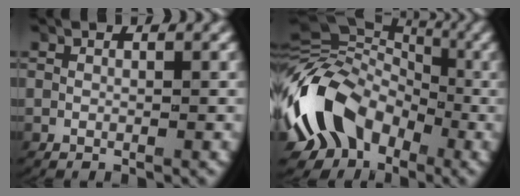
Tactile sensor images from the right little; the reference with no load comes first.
{"total": 12.1, "force": [-1.9, 9.6, 7.1], "torque": [-0.154, -0.023, -0.028]}